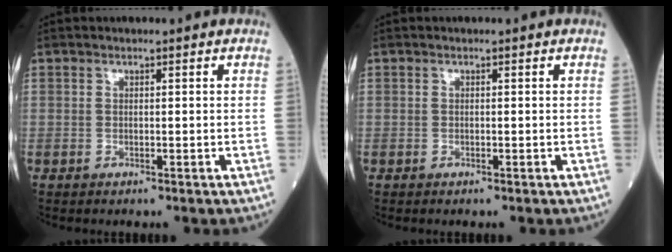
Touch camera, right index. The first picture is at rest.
{"total": 0.0}